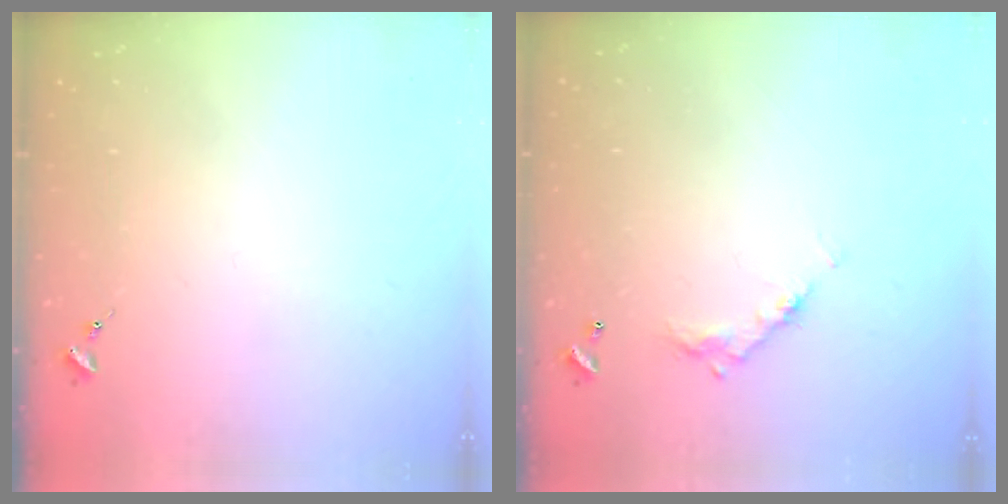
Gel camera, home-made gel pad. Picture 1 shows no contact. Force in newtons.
{"total": 8.4, "press": 8.4, "slide": 0.4}